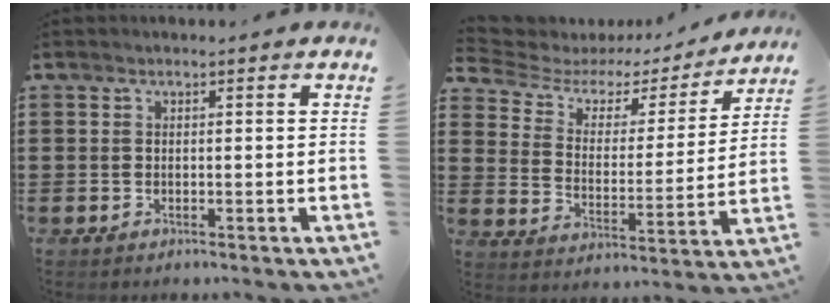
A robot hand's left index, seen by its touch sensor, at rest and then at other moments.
{"total": 4.9, "force": [3.6, 2.8, 1.7], "torque": [-0.061, -0.019, 0.056]}